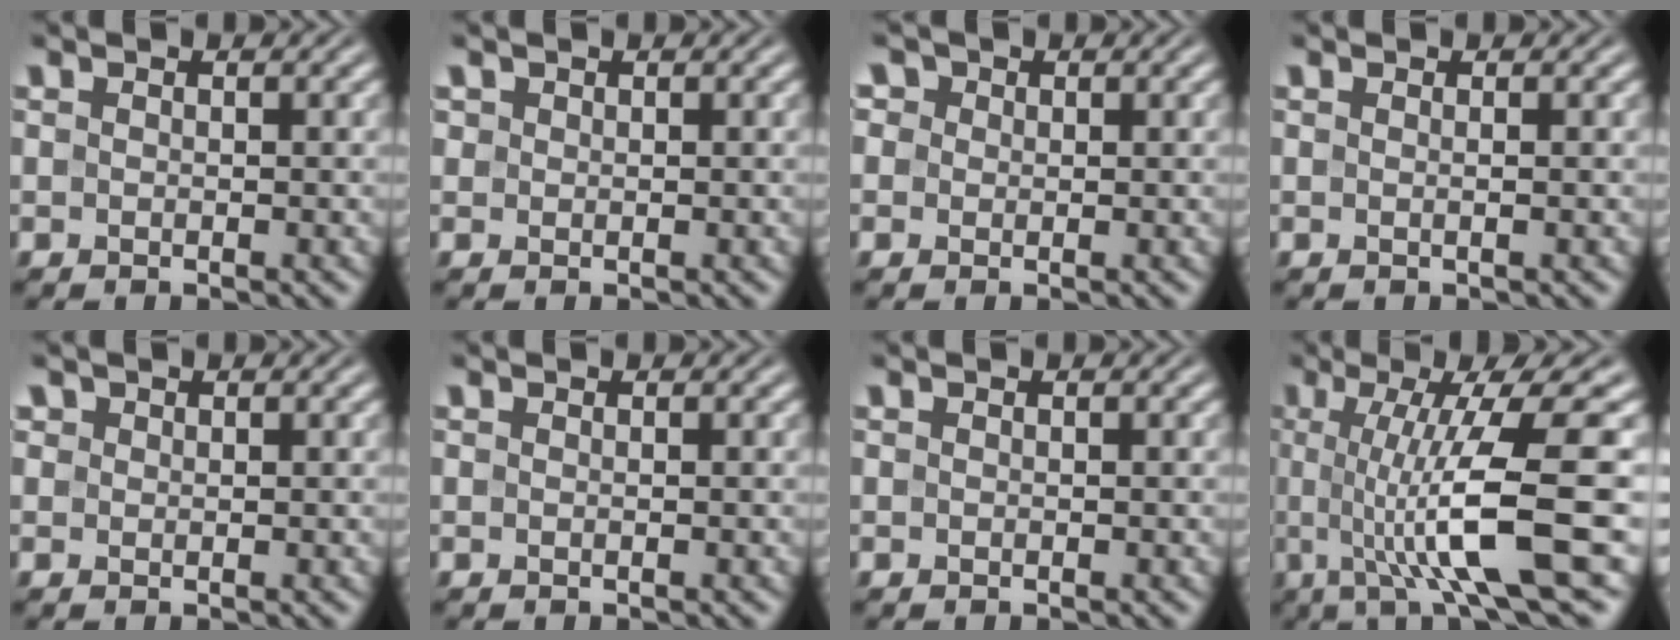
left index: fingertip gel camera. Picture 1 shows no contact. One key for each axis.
{"total": 0.6, "fx": 0.4, "fy": 0.5, "fz": 0.1, "tx": 0.002, "ty": 0.001, "tz": 0.006}
{"total": 2.4, "fx": 1.2, "fy": 1.9, "fz": 0.9, "tx": -0.019, "ty": 0.013, "tz": -0.001}
{"total": 0.9, "fx": 0.1, "fy": 0.3, "fz": 0.8, "tx": -0.008, "ty": 0.002, "tz": -0.005}
{"total": 0.9, "fx": 0.5, "fy": 0.7, "fz": 0.2, "tx": 0.000, "ty": 0.000, "tz": 0.004}
{"total": 0.0}
{"total": 0.0}
{"total": 10.5, "fx": -0.6, "fy": 2.0, "fz": 10.3, "tx": -0.142, "ty": -0.003, "tz": -0.008}